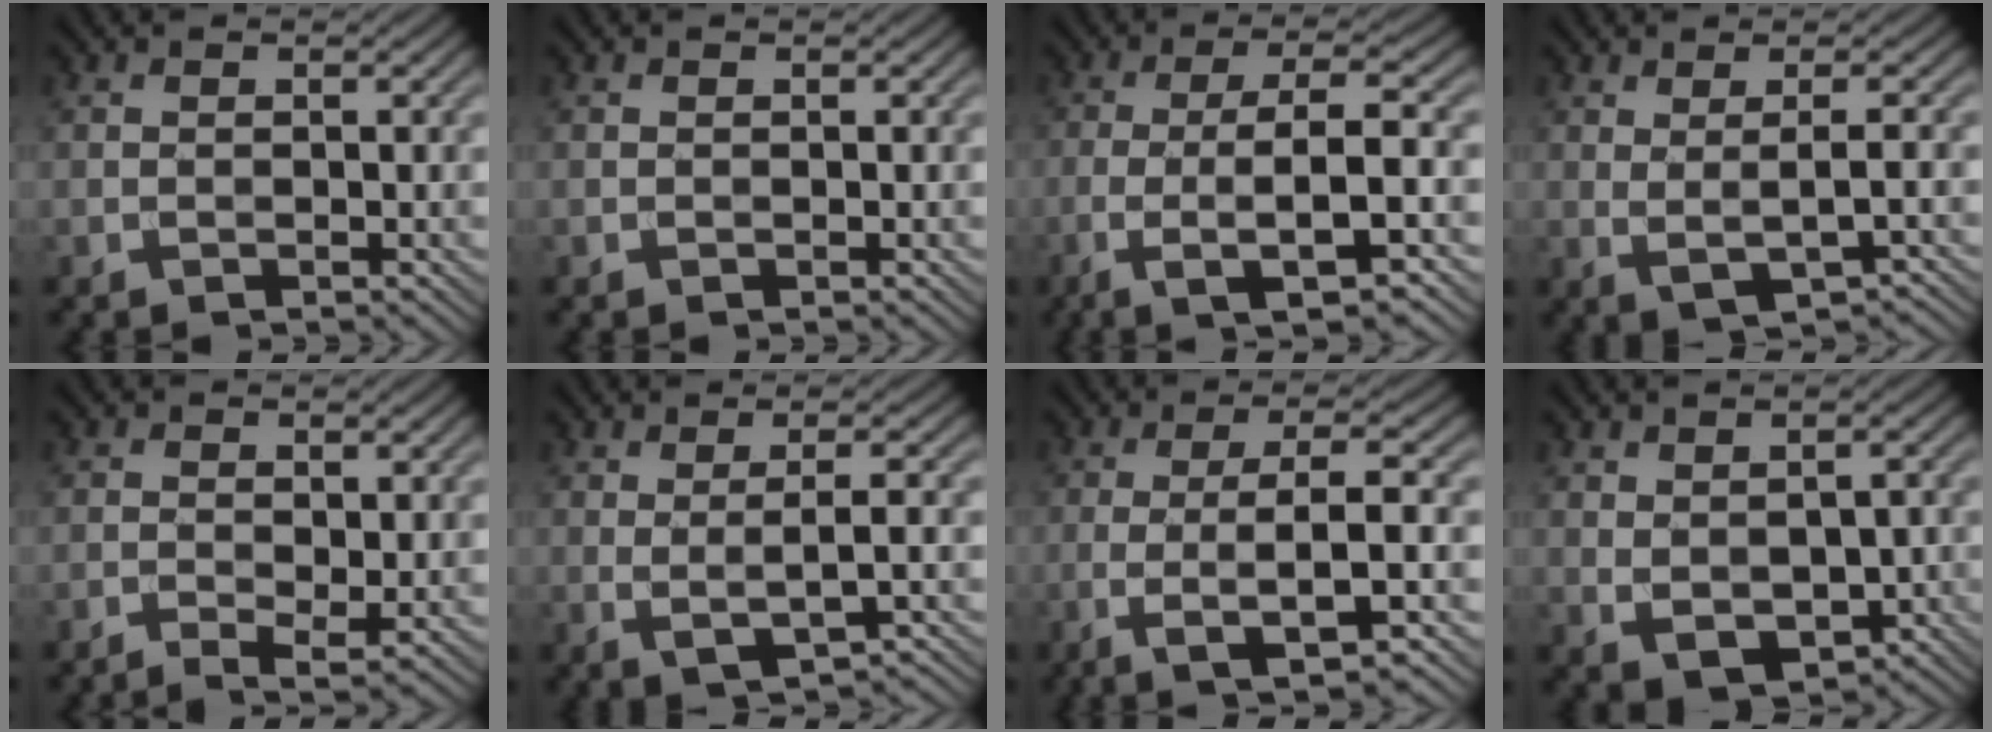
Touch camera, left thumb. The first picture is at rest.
{"total": 0.0}
{"total": 8.9, "force": [-2.8, 1.8, 8.3], "torque": [-0.135, 0.012, -0.059]}
{"total": 3.9, "force": [0.2, 0.9, 3.8], "torque": [-0.072, 0.011, 0.004]}
{"total": 2.1, "force": [-0.8, 0.6, 1.9], "torque": [-0.039, -0.004, -0.014]}
{"total": 4.1, "force": [-0.2, 0.9, 4.0], "torque": [-0.073, 0.006, -0.003]}
{"total": 7.4, "force": [-1.8, 1.4, 7.1], "torque": [-0.118, 0.010, -0.044]}
{"total": 5.6, "force": [-0.8, 3.7, 4.1], "torque": [-0.076, -0.021, 0.003]}